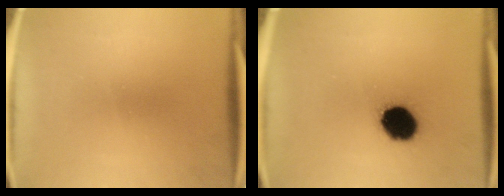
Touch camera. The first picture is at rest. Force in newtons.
{"total": 12.3}